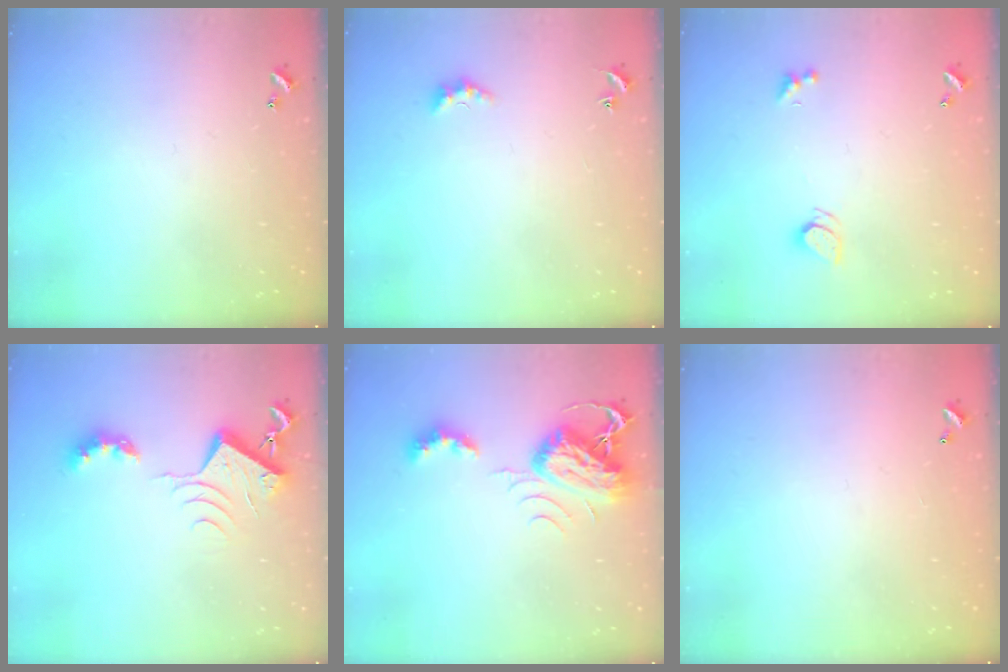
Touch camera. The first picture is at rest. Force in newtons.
{"total": 2.2, "press": 2.1, "slide": 0.6}
{"total": 2.1, "press": 2.1, "slide": 0.3}
{"total": 8.0, "press": 8.0, "slide": 0.8}
{"total": 7.6, "press": 7.5, "slide": 1.2}
{"total": 2.9, "press": 2.9, "slide": 0.1}